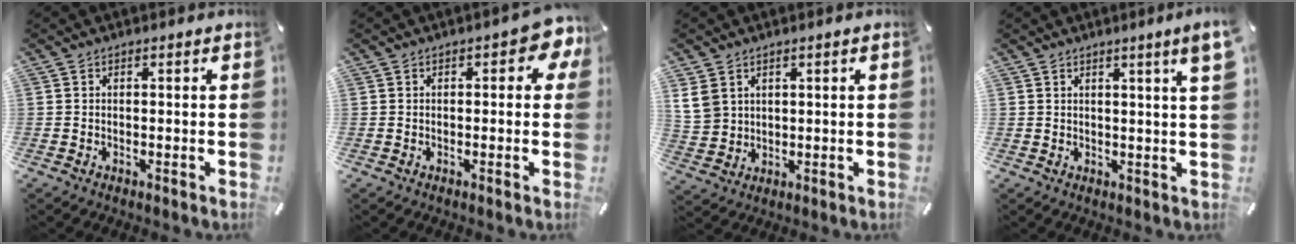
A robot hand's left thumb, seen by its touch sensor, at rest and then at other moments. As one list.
[{"total": 4.5, "force": [1.2, 2.4, 3.6], "torque": [-0.047, 0.004, 0.017]}, {"total": 6.1, "force": [2.8, 5.1, 1.6], "torque": [-0.059, 0.001, 0.055]}, {"total": 3.9, "force": [2.1, 0.0, 3.3], "torque": [-0.050, -0.006, 0.033]}]